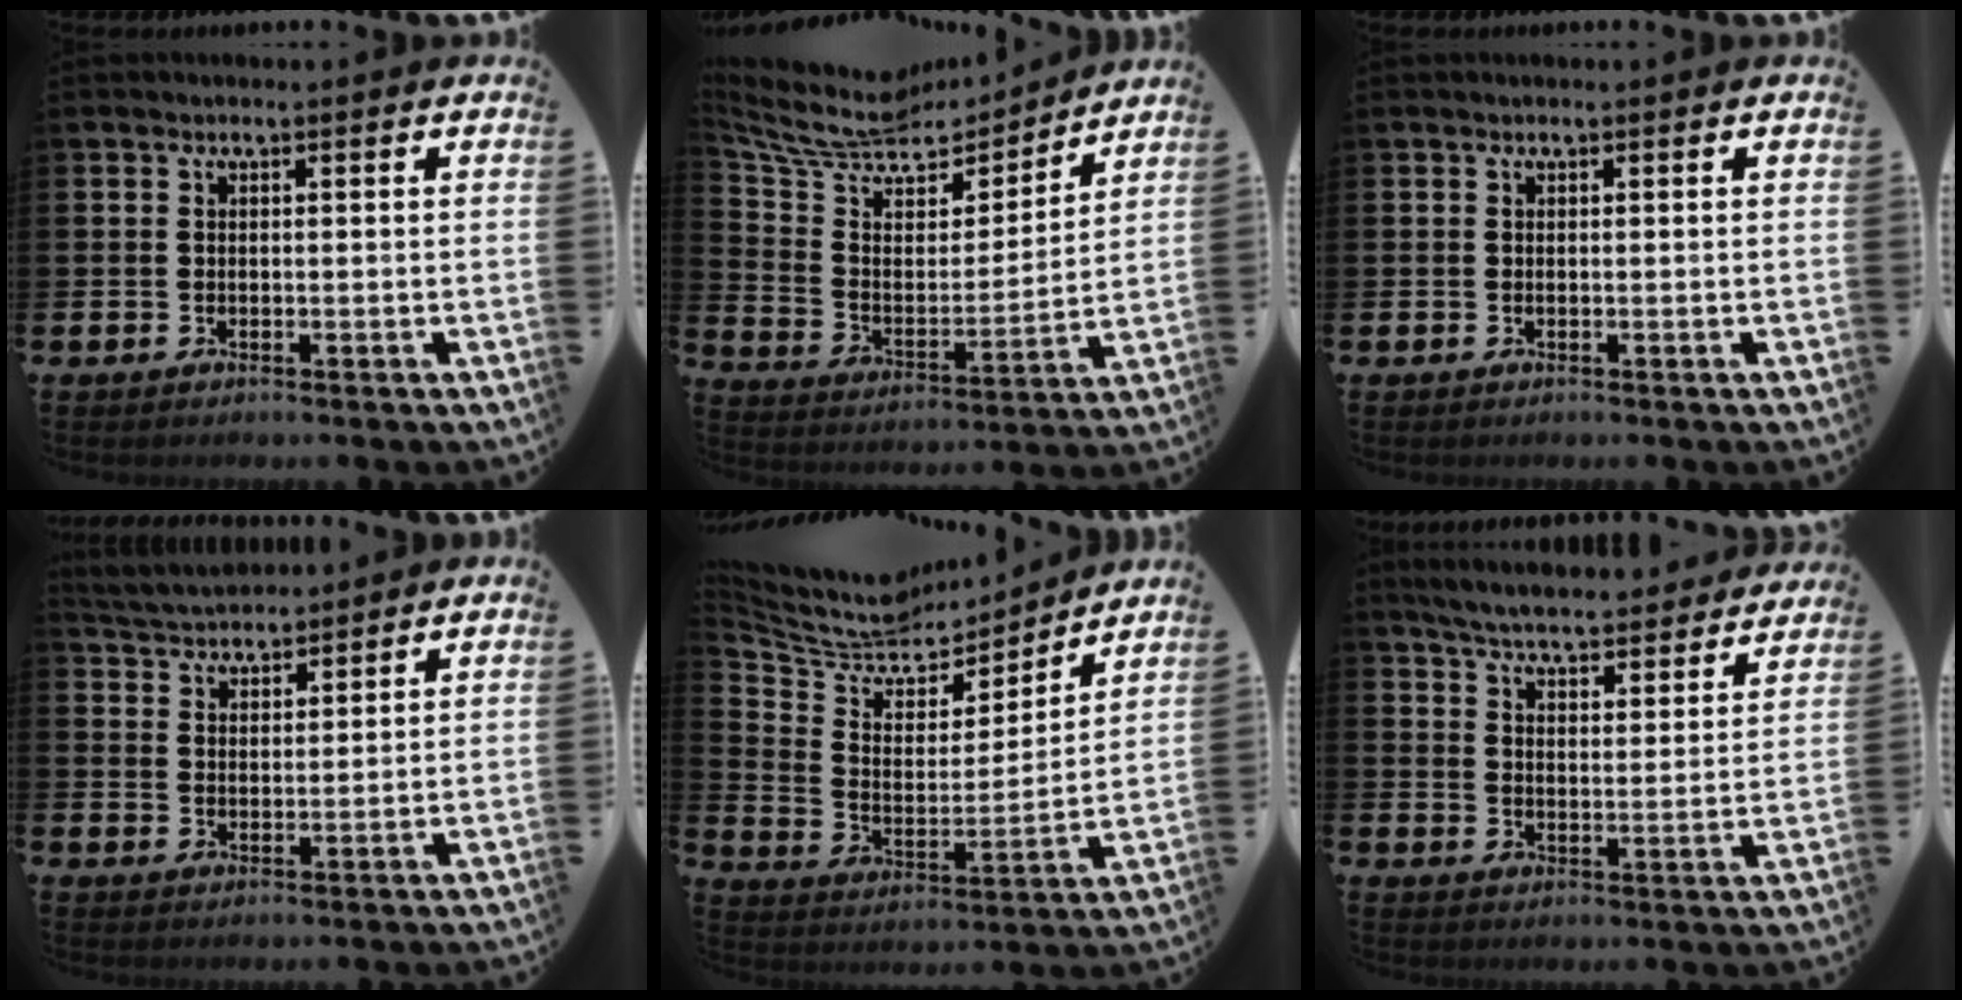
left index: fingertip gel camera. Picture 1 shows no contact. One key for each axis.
{"total": 9.0, "fx": 7.7, "fy": 3.9, "fz": 2.8, "tx": -0.101, "ty": -0.053, "tz": 0.133}
{"total": 0.0}
{"total": 4.2, "fx": 4.1, "fy": 0.7, "fz": 0.1, "tx": -0.020, "ty": -0.021, "tz": 0.074}
{"total": 7.1, "fx": 6.0, "fy": 3.4, "fz": 1.7, "tx": -0.077, "ty": -0.044, "tz": 0.102}
{"total": 6.0, "fx": 5.9, "fy": 0.4, "fz": 1.2, "tx": -0.052, "ty": -0.043, "tz": 0.101}